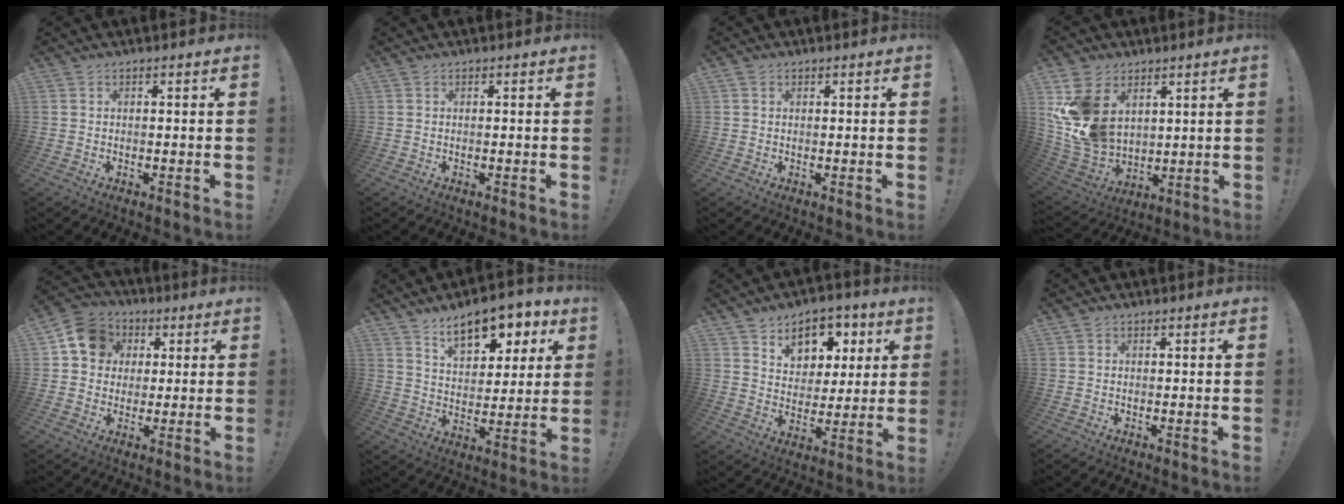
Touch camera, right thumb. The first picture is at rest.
{"total": 0.0}
{"total": 1.0, "force": [0.6, 0.8, 0.2], "torque": [0.003, -0.001, 0.010]}
{"total": 15.7, "force": [5.1, 11.7, 9.0], "torque": [-0.179, -0.033, 0.102]}
{"total": 11.8, "force": [3.3, 10.2, 5.1], "torque": [-0.066, -0.001, 0.068]}
{"total": 13.0, "force": [8.4, 6.7, 7.2], "torque": [-0.096, -0.053, 0.147]}
{"total": 10.1, "force": [5.7, 7.6, 3.4], "torque": [-0.037, -0.043, 0.108]}
{"total": 0.6, "force": [0.4, 0.4, 0.0], "torque": [0.006, -0.003, 0.007]}